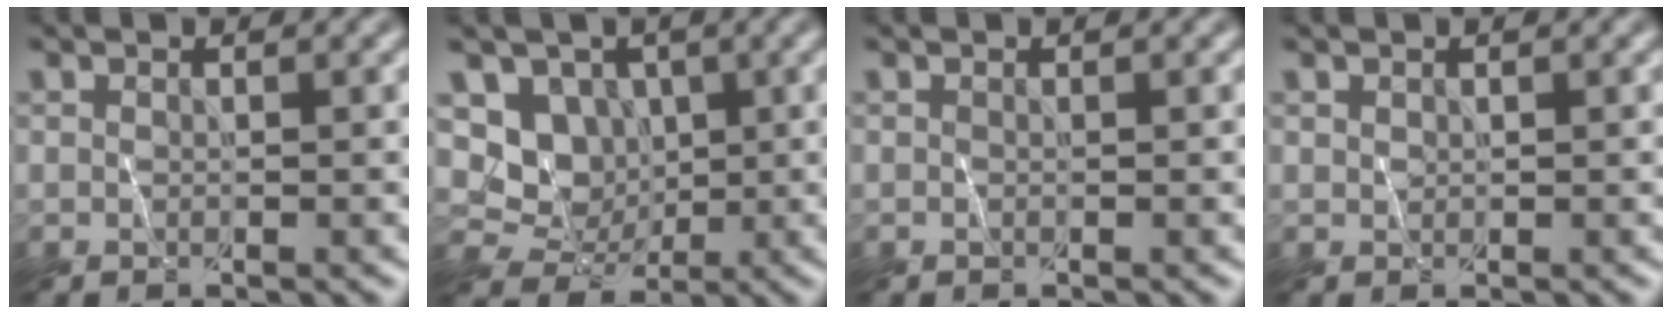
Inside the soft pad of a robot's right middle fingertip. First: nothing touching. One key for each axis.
{"total": 3.3, "fx": 1.1, "fy": 3.1, "fz": 0.6, "tx": -0.005, "ty": -0.007, "tz": 0.008}
{"total": 0.0}
{"total": 0.6, "fx": 0.5, "fy": 0.3, "fz": -0.2, "tx": 0.005, "ty": 0.002, "tz": 0.010}